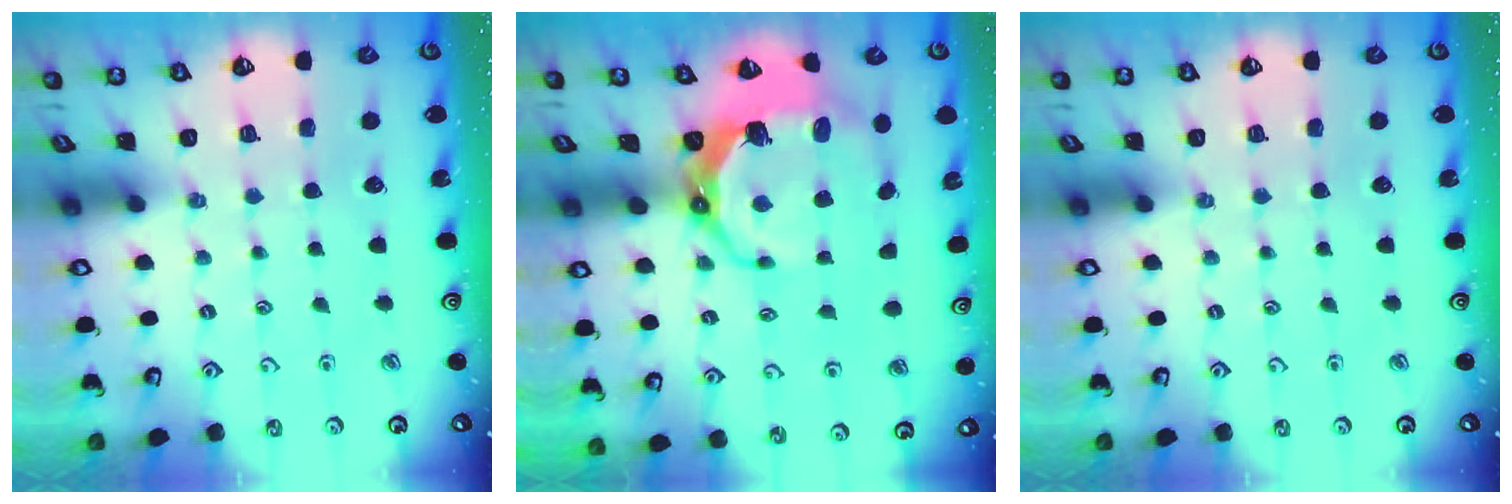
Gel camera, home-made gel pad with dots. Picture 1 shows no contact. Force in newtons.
{"total": 9.3, "press": 7.9, "slide": 5.0}
{"total": 0.0}